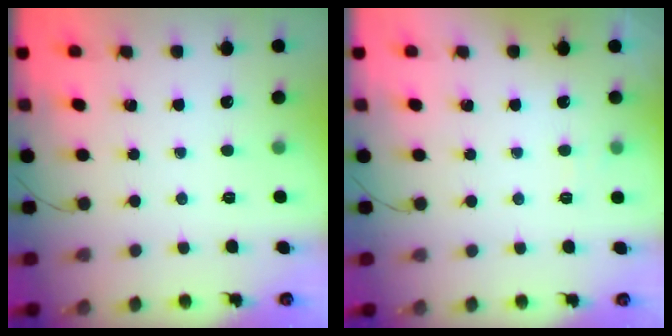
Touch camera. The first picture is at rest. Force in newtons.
{"total": 3.0, "press": 2.6, "slide": 1.6}